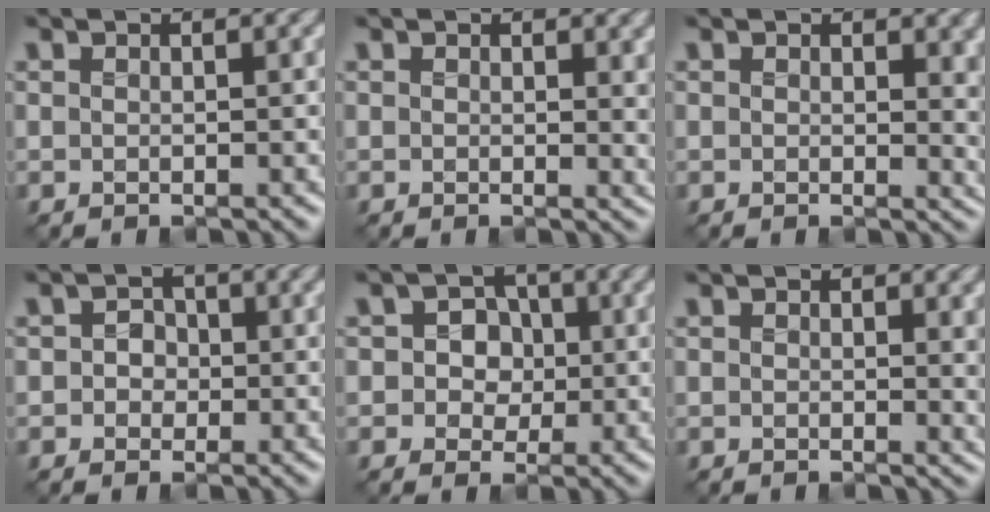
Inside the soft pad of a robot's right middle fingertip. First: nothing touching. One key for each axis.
{"total": 2.8, "fx": 1.3, "fy": 1.5, "fz": 1.9, "tx": -0.026, "ty": -0.002, "tz": 0.022}
{"total": 4.3, "fx": 1.6, "fy": 2.7, "fz": 3.0, "tx": -0.040, "ty": -0.007, "tz": 0.031}
{"total": 2.4, "fx": 0.0, "fy": 2.1, "fz": 1.2, "tx": -0.008, "ty": 0.005, "tz": -0.018}
{"total": 5.2, "fx": 0.7, "fy": 4.3, "fz": 2.7, "tx": -0.035, "ty": 0.016, "tz": -0.010}
{"total": 2.5, "fx": 1.2, "fy": 1.1, "fz": 1.9, "tx": -0.024, "ty": -0.001, "tz": 0.019}